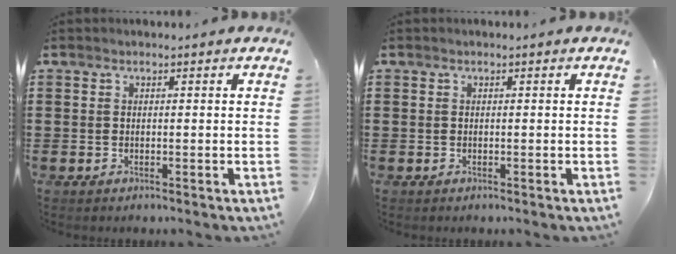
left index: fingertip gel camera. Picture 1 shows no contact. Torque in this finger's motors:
{"motor_torque": [0.00, 0.00, 0.00, -0.01]}